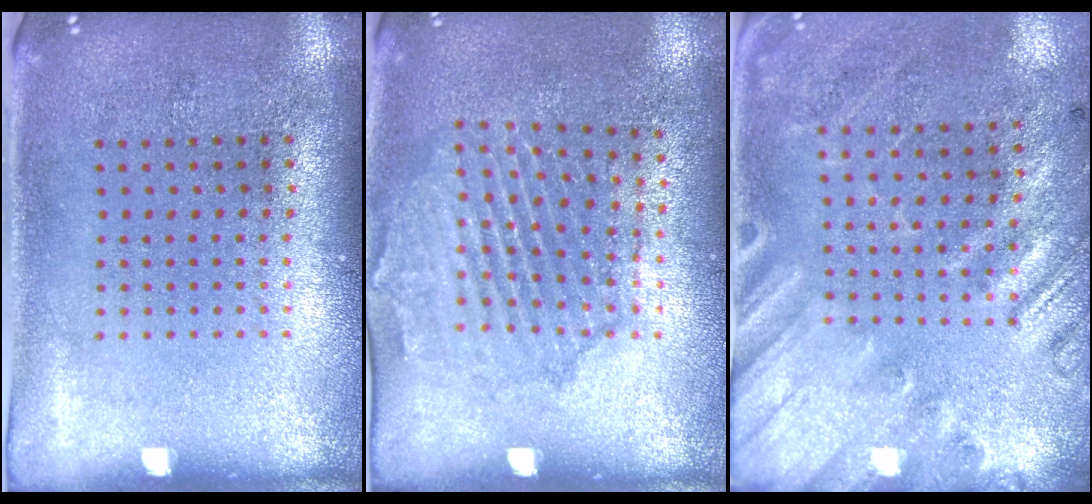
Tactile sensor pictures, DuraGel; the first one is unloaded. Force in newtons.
{"total": 1.6, "press": 1.6, "slide": 0.4}
{"total": 2.5, "press": 1.8, "slide": 1.8}